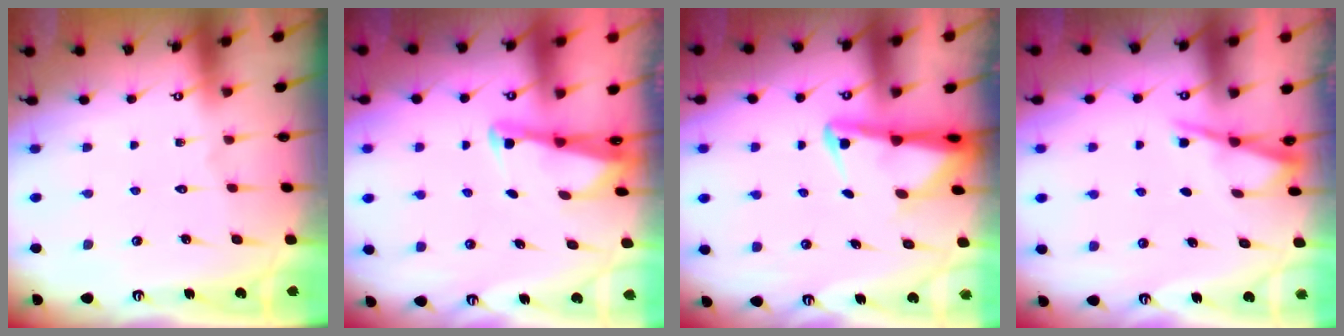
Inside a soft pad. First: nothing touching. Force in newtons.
{"total": 2.6, "press": 2.6, "slide": 0.2}
{"total": 3.6, "press": 3.4, "slide": 1.1}
{"total": 2.4, "press": 2.4, "slide": 0.2}